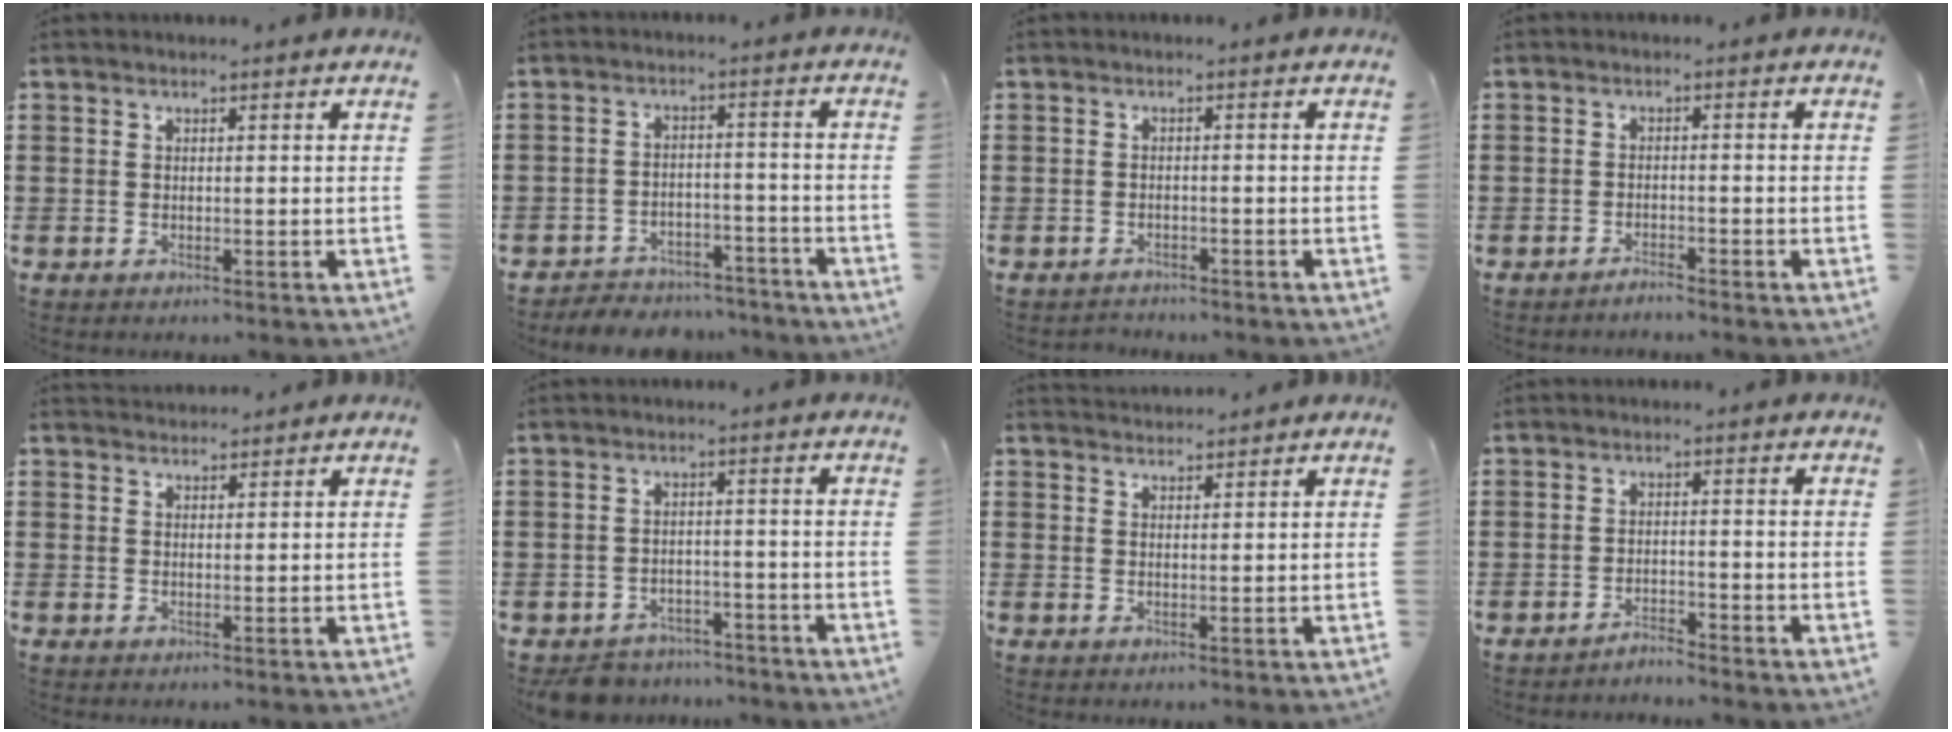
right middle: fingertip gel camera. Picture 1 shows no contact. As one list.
[{"total": 4.7, "force": [-4.6, 0.8, 0.0], "torque": [-0.002, 0.009, -0.096]}, {"total": 1.4, "force": [-1.4, 0.3, -0.2], "torque": [-0.002, 0.000, -0.031]}, {"total": 1.5, "force": [-1.4, -0.2, 0.3], "torque": [-0.009, -0.001, -0.027]}, {"total": 1.8, "force": [1.7, 0.4, -0.2], "torque": [0.000, 0.005, 0.034]}, {"total": 4.3, "force": [-4.2, 1.0, 0.2], "torque": [-0.014, 0.005, -0.087]}, {"total": 1.9, "force": [1.8, 0.2, -0.2], "torque": [-0.001, 0.005, 0.036]}, {"total": 2.3, "force": [-2.3, -0.2, 0.1], "torque": [-0.009, 0.000, -0.047]}]